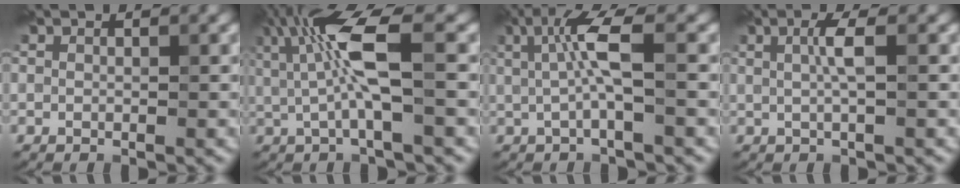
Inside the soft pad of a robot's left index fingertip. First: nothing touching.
{"total": 6.7, "force": [1.3, 1.3, 6.4], "torque": [-0.133, 0.004, 0.022]}
{"total": 4.2, "force": [0.5, 0.5, 4.1], "torque": [-0.085, 0.004, 0.008]}
{"total": 2.3, "force": [0.3, 0.3, 2.2], "torque": [-0.043, 0.003, 0.004]}